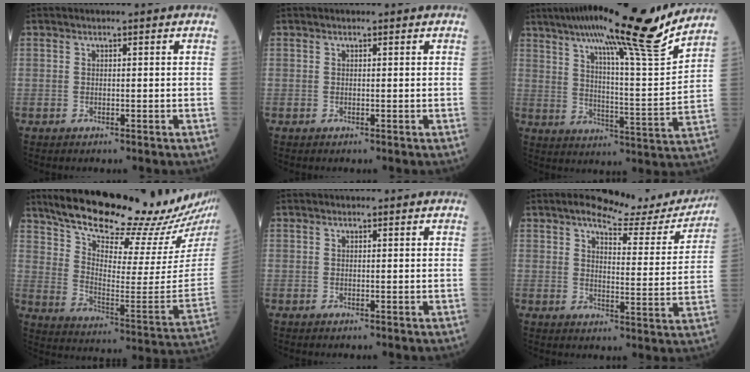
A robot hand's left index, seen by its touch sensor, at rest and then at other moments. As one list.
[{"total": 0.0}, {"total": 21.1, "force": [17.1, -0.2, 12.3], "torque": [-0.189, -0.014, 0.246]}, {"total": 24.8, "force": [21.8, 2.9, 11.4], "torque": [-0.188, -0.071, 0.306]}, {"total": 0.0}, {"total": 11.6, "force": [10.9, 2.2, 3.3], "torque": [-0.036, -0.021, 0.129]}]